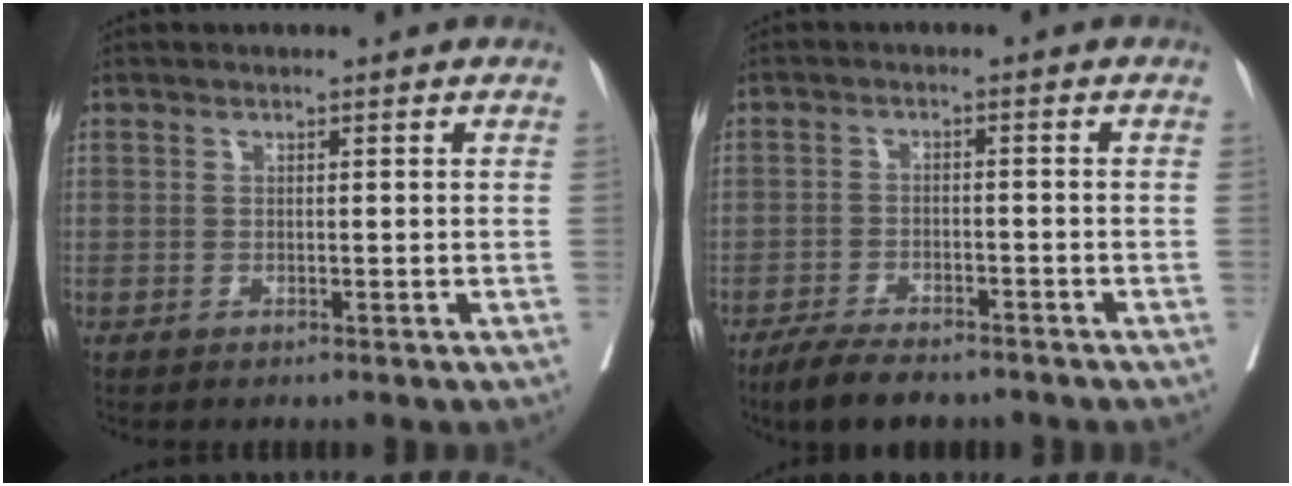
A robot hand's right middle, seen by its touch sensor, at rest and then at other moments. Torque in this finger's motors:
{"motor_torque": [0.16, -0.12, 0.07, 0.04]}